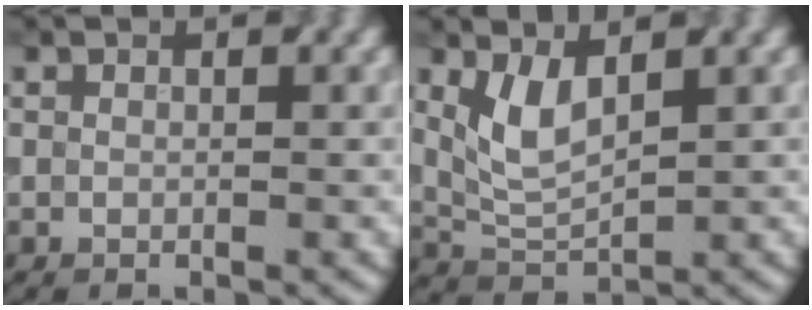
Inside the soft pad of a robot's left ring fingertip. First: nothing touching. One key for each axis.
{"total": 3.5, "fx": 1.3, "fy": 1.5, "fz": 2.8, "tx": -0.064, "ty": 0.002, "tz": 0.037}